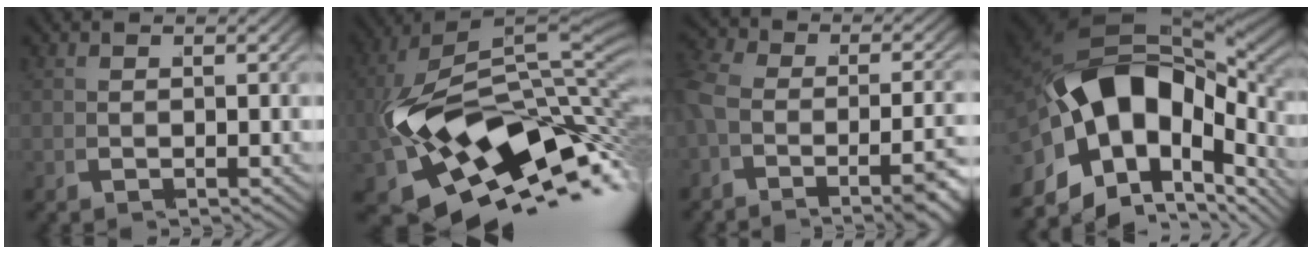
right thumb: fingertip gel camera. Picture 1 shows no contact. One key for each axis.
{"total": 21.5, "fx": -4.3, "fy": 11.7, "fz": 17.6, "tx": -0.319, "ty": -0.064, "tz": -0.030}
{"total": 5.9, "fx": -3.4, "fy": 2.3, "fz": 4.2, "tx": -0.080, "ty": -0.004, "tz": -0.061}
{"total": 19.0, "fx": -1.4, "fy": 12.5, "fz": 14.2, "tx": -0.275, "ty": -0.029, "tz": -0.006}